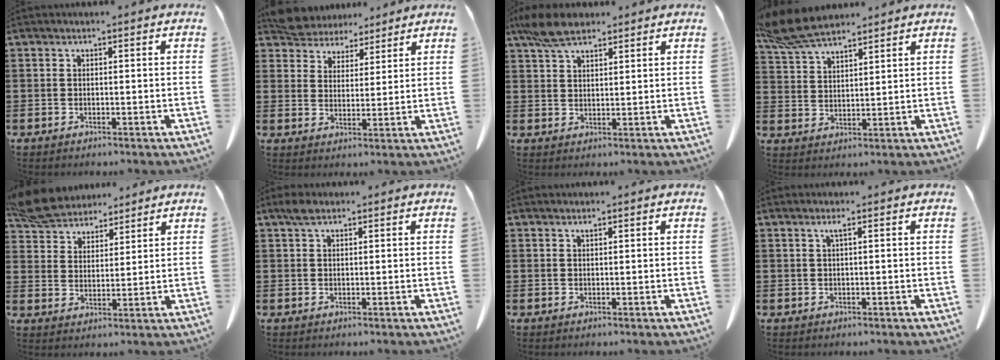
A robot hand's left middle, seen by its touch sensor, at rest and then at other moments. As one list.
[{"total": 5.5, "force": [5.2, 1.6, 0.0], "torque": [-0.026, -0.021, 0.101]}, {"total": 6.3, "force": [4.7, 2.3, 3.5], "torque": [-0.081, -0.002, 0.089]}, {"total": 8.0, "force": [6.8, 1.8, 3.7], "torque": [-0.093, -0.013, 0.131]}, {"total": 7.9, "force": [7.2, 2.4, 2.0], "torque": [-0.072, -0.018, 0.139]}, {"total": 1.9, "force": [1.2, 0.8, 1.3], "torque": [-0.030, 0.003, 0.022]}, {"total": 0.7, "force": [0.4, 0.0, 0.5], "torque": [-0.011, -0.002, 0.010]}, {"total": 1.2, "force": [0.4, -0.1, 1.1], "torque": [-0.022, -0.001, 0.007]}]